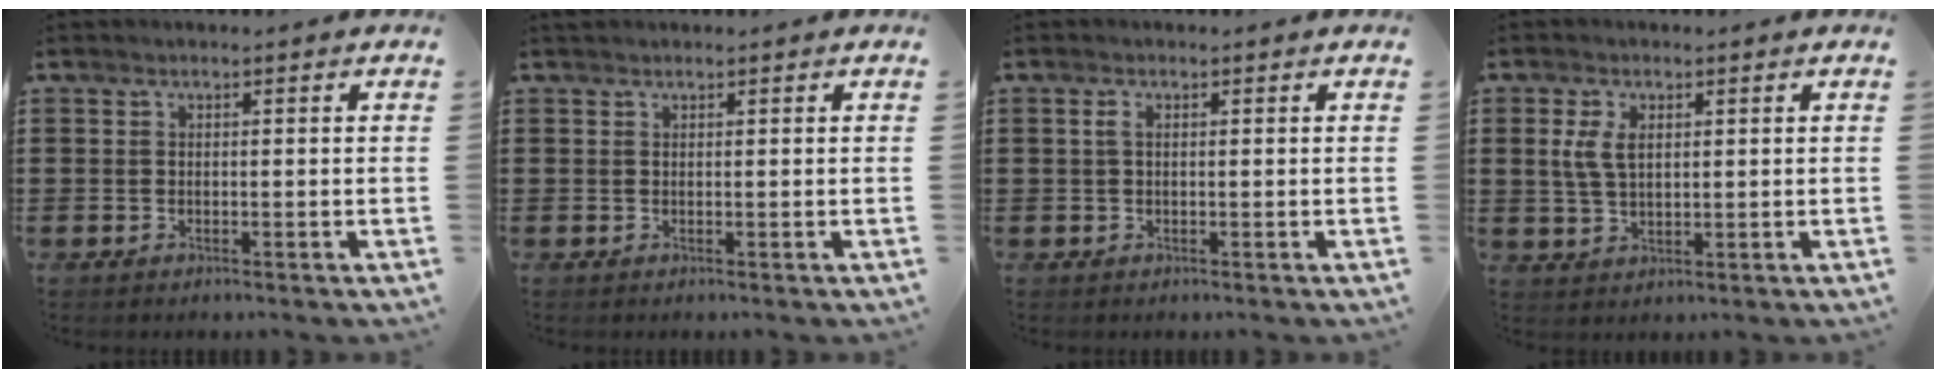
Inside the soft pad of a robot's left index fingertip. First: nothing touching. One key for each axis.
{"total": 0.5, "fx": 0.4, "fy": 0.2, "fz": 0.1, "tx": -0.004, "ty": 0.001, "tz": 0.009}
{"total": 1.3, "fx": 0.3, "fy": 0.6, "fz": 1.2, "tx": -0.026, "ty": 0.005, "tz": 0.004}
{"total": 4.4, "fx": 1.3, "fy": 2.3, "fz": 3.5, "tx": -0.084, "ty": 0.006, "tz": 0.020}